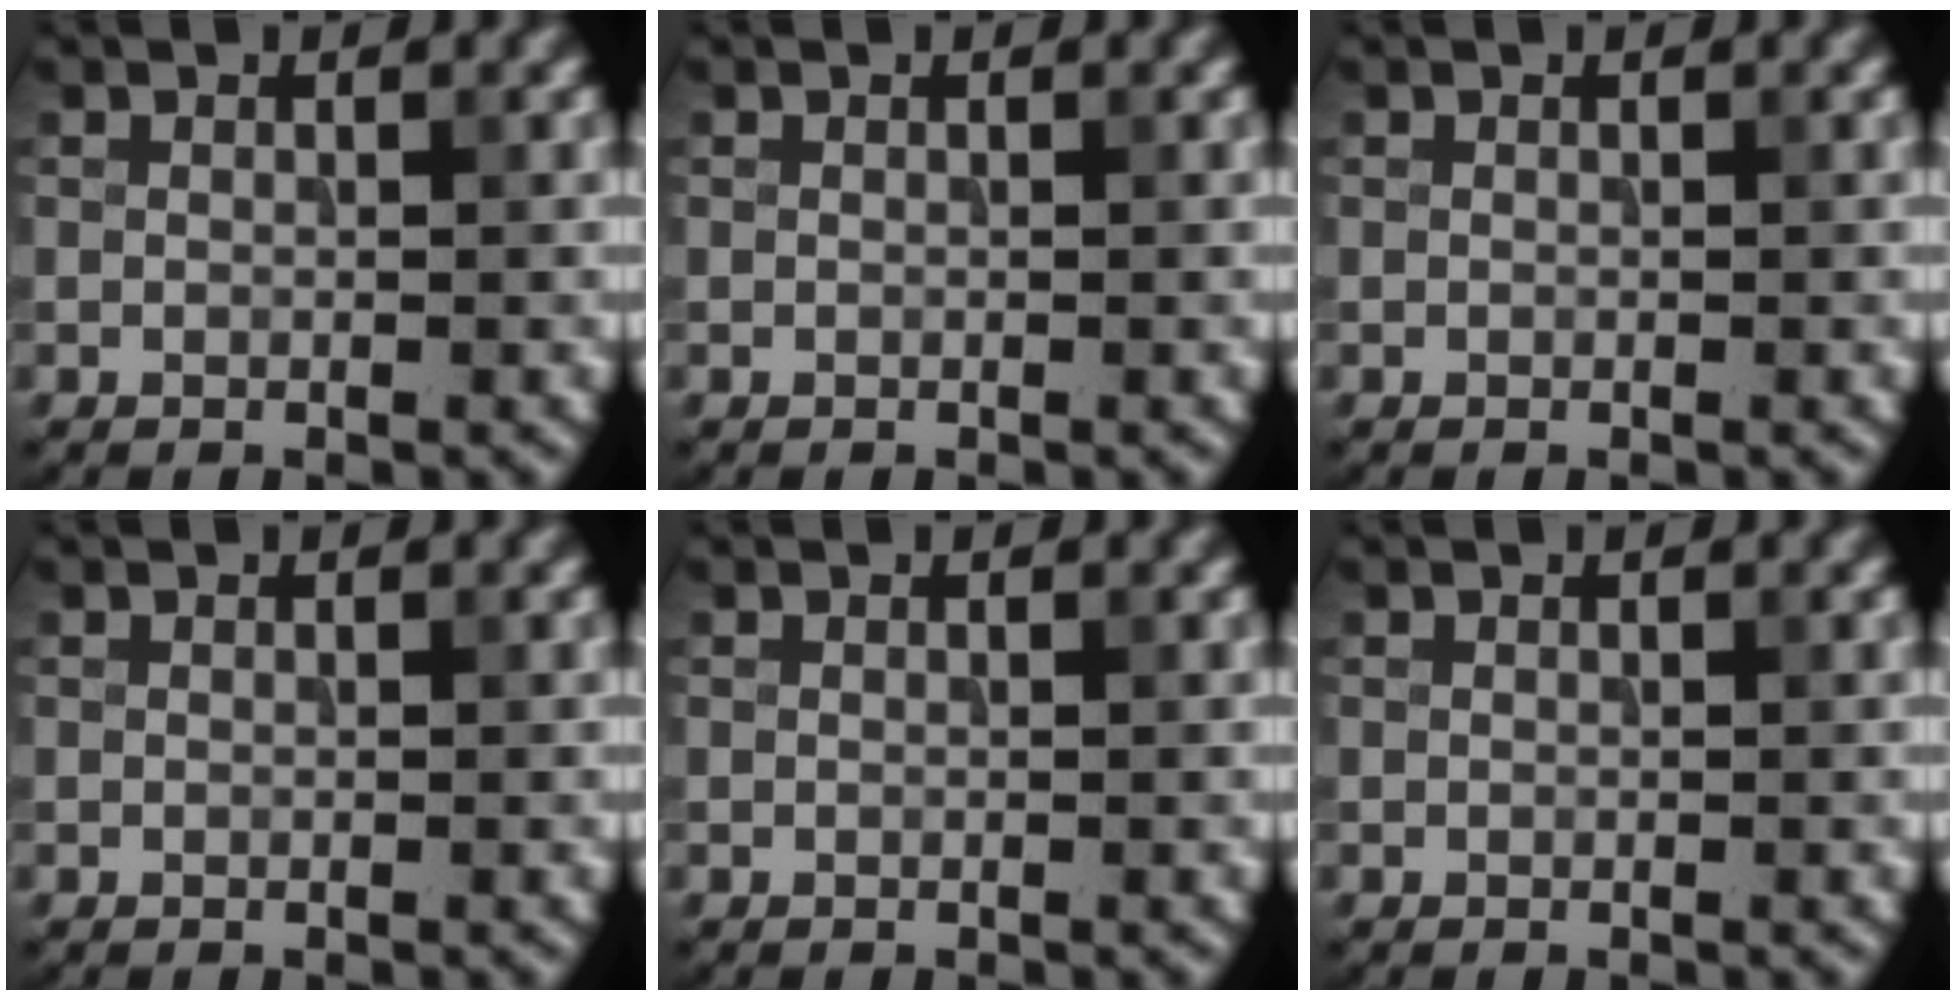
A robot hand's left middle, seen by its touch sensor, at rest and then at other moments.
{"total": 0.0}
{"total": 0.0}
{"total": 0.0}
{"total": 0.0}
{"total": 0.0}